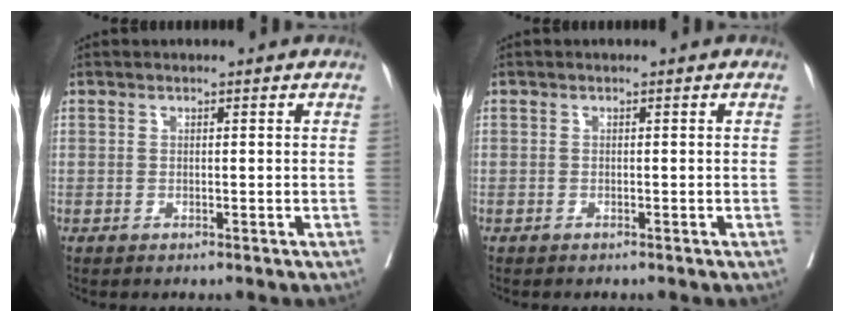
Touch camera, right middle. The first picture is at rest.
{"total": 0.7, "force": [0.1, -0.7, -0.1], "torque": [0.001, -0.001, -0.003]}